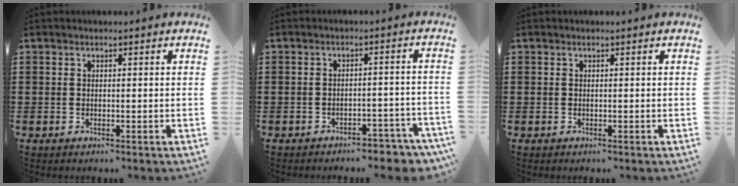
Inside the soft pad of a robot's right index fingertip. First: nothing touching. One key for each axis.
{"total": 3.4, "fx": -3.2, "fy": 0.3, "fz": 0.9, "tx": -0.018, "ty": 0.003, "tz": -0.067}
{"total": 0.0}